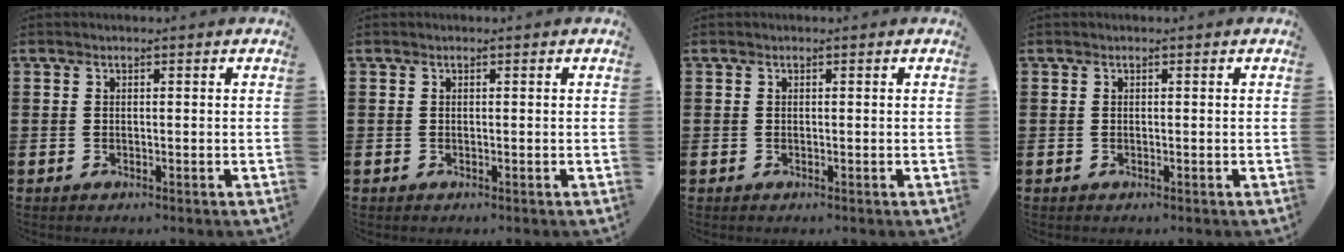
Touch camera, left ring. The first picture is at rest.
{"total": 0.0}
{"total": 0.0}
{"total": 0.0}